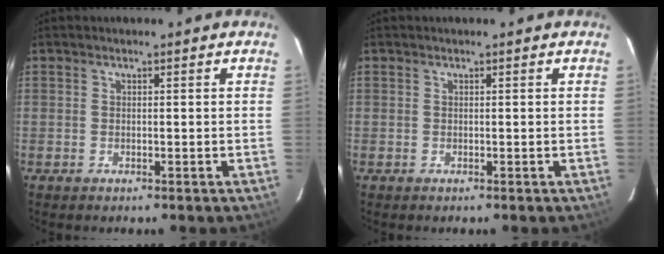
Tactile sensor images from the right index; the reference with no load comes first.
{"total": 0.0}